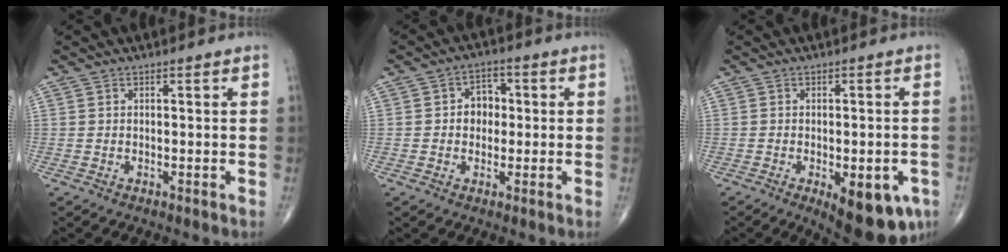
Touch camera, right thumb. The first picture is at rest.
{"total": 4.9, "force": [0.1, 4.0, 2.9], "torque": [-0.016, 0.013, -0.005]}
{"total": 12.3, "force": [-5.1, 5.2, 9.9], "torque": [-0.103, 0.003, -0.056]}